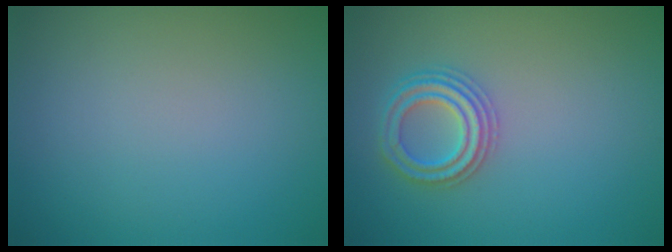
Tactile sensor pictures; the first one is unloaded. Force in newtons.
{"total": 2.9, "press": 2.9, "slide": 0.5}